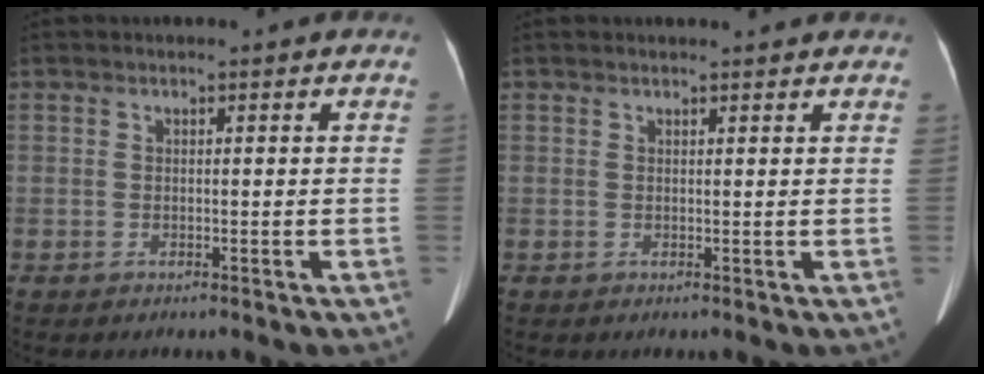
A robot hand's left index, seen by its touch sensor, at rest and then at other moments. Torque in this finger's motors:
{"motor_torque": [-0.07, 0.10, -0.18, -0.02]}